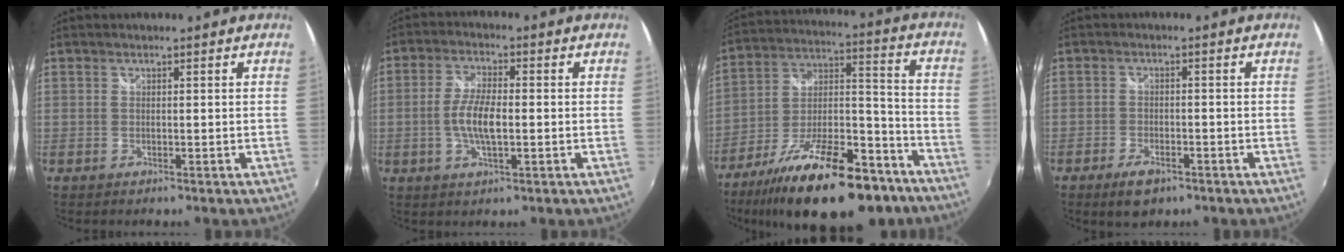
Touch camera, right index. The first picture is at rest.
{"total": 6.8, "force": [-1.0, 2.0, 6.4], "torque": [-0.130, 0.002, -0.020]}
{"total": 26.7, "force": [-17.6, 9.9, 17.5], "torque": [-0.299, -0.007, -0.265]}
{"total": 5.1, "force": [-3.4, 2.5, 2.9], "torque": [-0.073, -0.006, -0.058]}